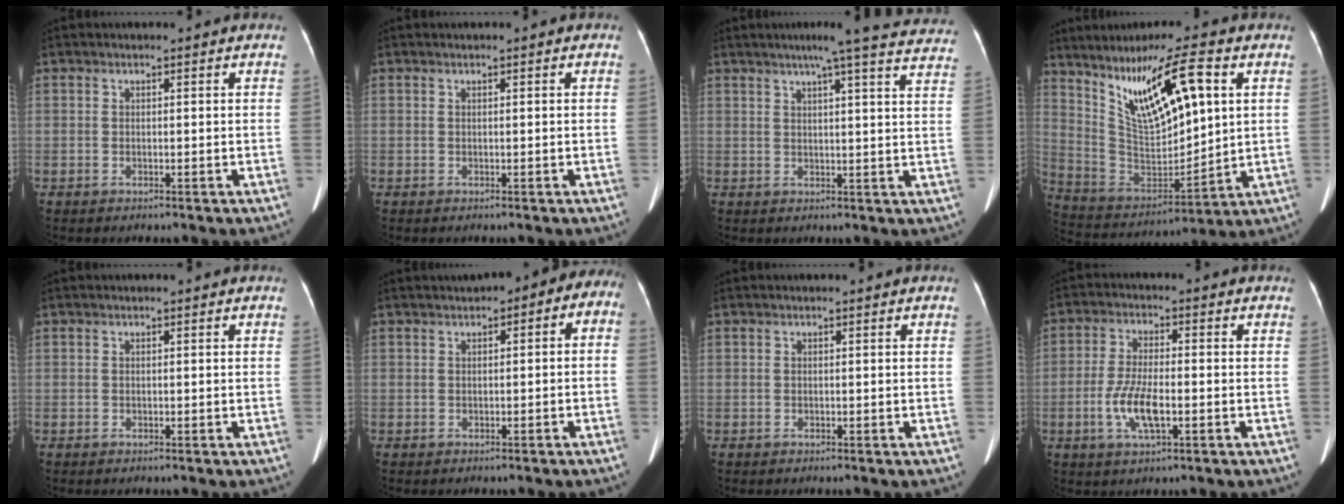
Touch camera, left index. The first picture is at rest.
{"total": 0.0}
{"total": 20.3, "force": [18.1, 0.5, 9.1], "torque": [-0.117, -0.023, 0.200]}
{"total": 15.8, "force": [6.6, 4.3, 13.8], "torque": [-0.256, 0.013, 0.129]}
{"total": 0.0}
{"total": 5.7, "force": [1.5, 3.7, 4.2], "torque": [-0.036, 0.030, 0.012]}
{"total": 0.0}
{"total": 6.7, "force": [-2.1, 1.7, 6.1], "torque": [-0.129, -0.003, -0.040]}